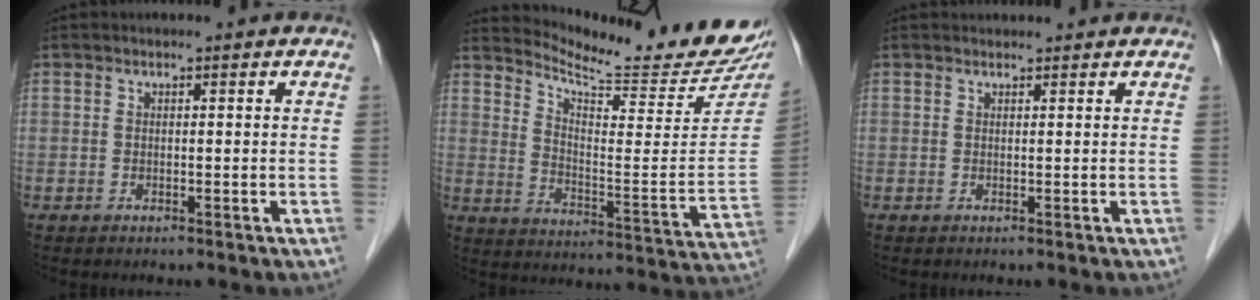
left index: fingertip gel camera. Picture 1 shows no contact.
{"total": 18.8, "force": [17.9, 0.5, 5.6], "torque": [-0.096, -0.097, 0.239]}
{"total": 2.1, "force": [2.1, 0.5, 0.2], "torque": [-0.007, 0.019, 0.028]}